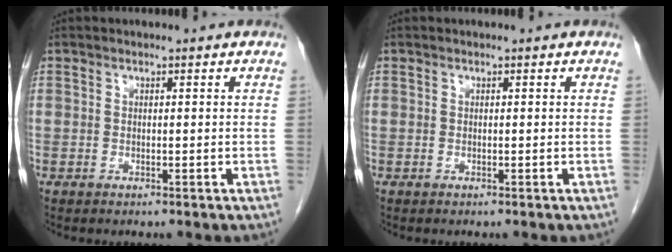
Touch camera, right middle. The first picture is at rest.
{"total": 0.0}